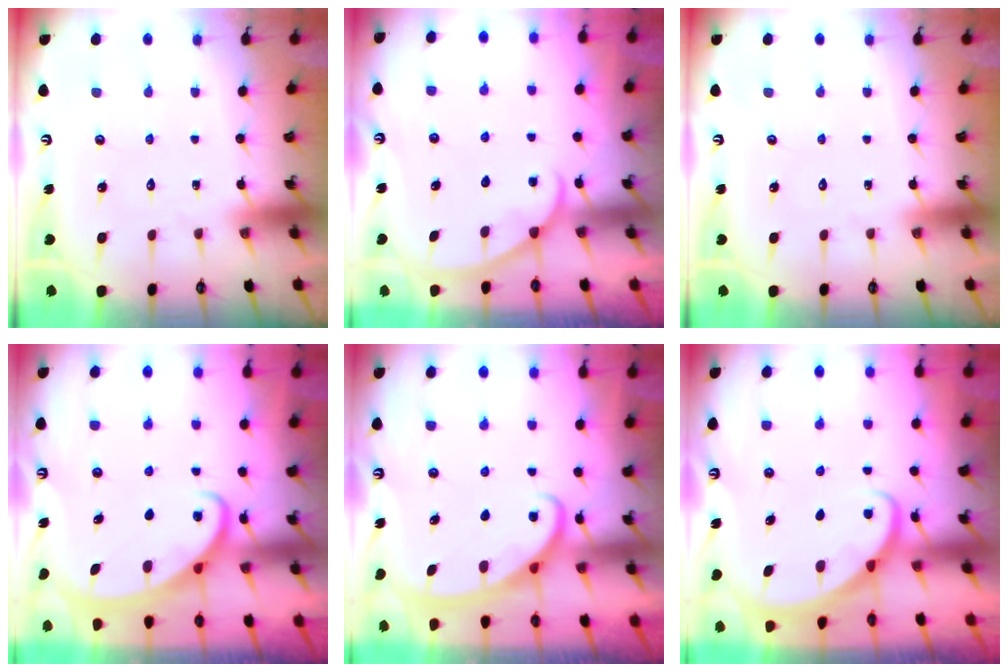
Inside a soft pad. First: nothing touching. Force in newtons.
{"total": 2.2, "press": 2.2, "slide": 0.2}
{"total": 0.0}
{"total": 2.6, "press": 2.6, "slide": 0.4}
{"total": 2.8, "press": 2.8, "slide": 0.4}
{"total": 2.2, "press": 2.2, "slide": 0.1}